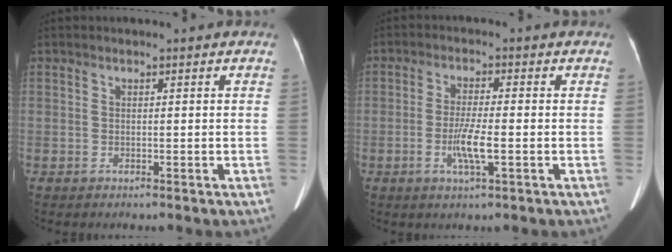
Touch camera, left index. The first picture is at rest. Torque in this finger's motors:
{"motor_torque": [0.14, 0.04, 0.16, 0.03]}